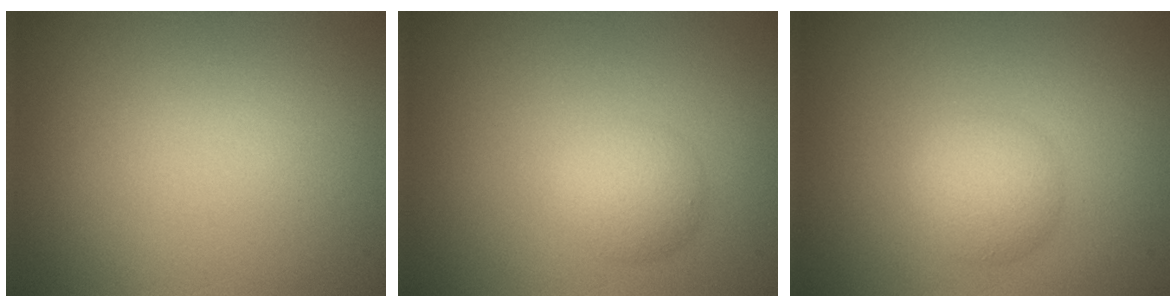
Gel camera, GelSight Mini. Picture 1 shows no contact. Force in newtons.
{"total": 2.3, "press": 2.3, "slide": 0.1}
{"total": 2.9, "press": 2.9, "slide": 0.1}